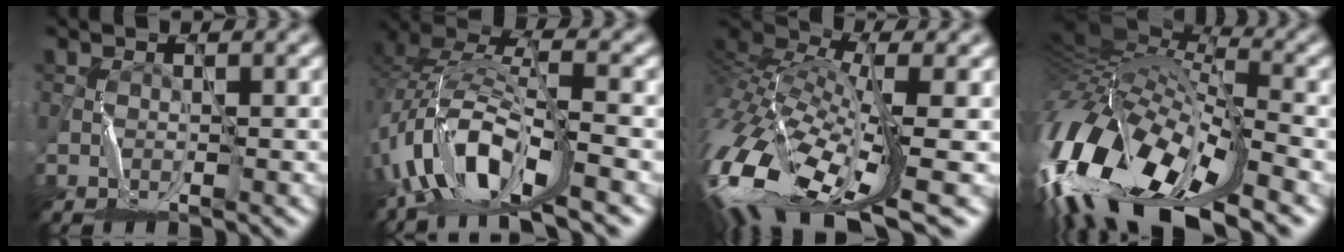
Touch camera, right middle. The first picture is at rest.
{"total": 12.1, "force": [-6.1, 4.9, 9.3], "torque": [-0.193, 0.004, -0.111]}
{"total": 15.2, "force": [-5.4, 7.0, 12.3], "torque": [-0.302, -0.001, -0.097]}
{"total": 16.1, "force": [-5.9, 7.8, 12.8], "torque": [-0.283, 0.004, -0.110]}